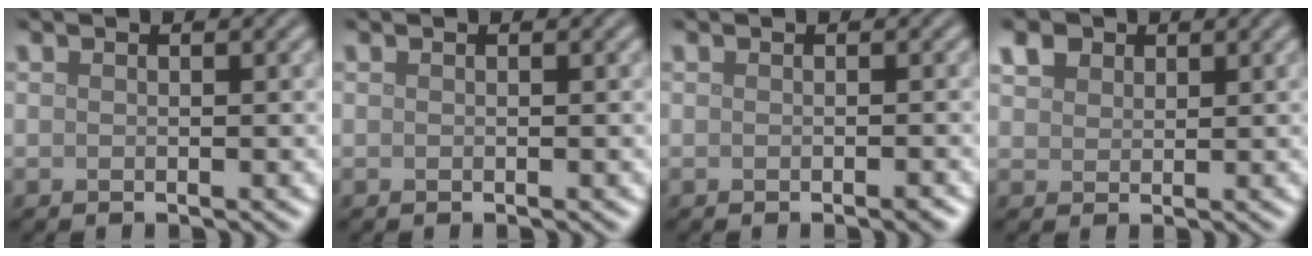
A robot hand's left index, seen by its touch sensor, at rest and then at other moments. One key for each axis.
{"total": 0.0}
{"total": 0.8, "fx": -0.4, "fy": 0.1, "fz": 0.7, "tx": -0.008, "ty": -0.001, "tz": -0.006}
{"total": 2.3, "fx": 1.4, "fy": 1.6, "fz": 0.8, "tx": -0.023, "ty": 0.008, "tz": 0.028}